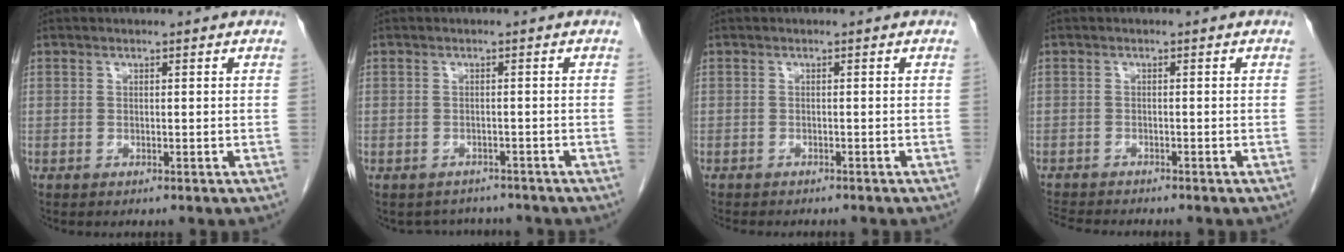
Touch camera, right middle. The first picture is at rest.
{"total": 3.9, "force": [-3.5, 1.7, 0.0], "torque": [0.000, 0.005, -0.045]}
{"total": 5.5, "force": [-4.8, 1.5, 2.3], "torque": [-0.030, -0.007, -0.061]}
{"total": 4.7, "force": [-4.5, 0.1, 1.4], "torque": [-0.023, -0.015, -0.075]}